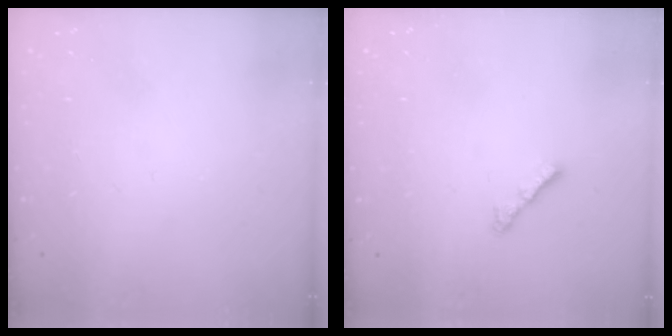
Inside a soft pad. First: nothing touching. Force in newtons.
{"total": 3.0, "press": 2.9, "slide": 0.6}